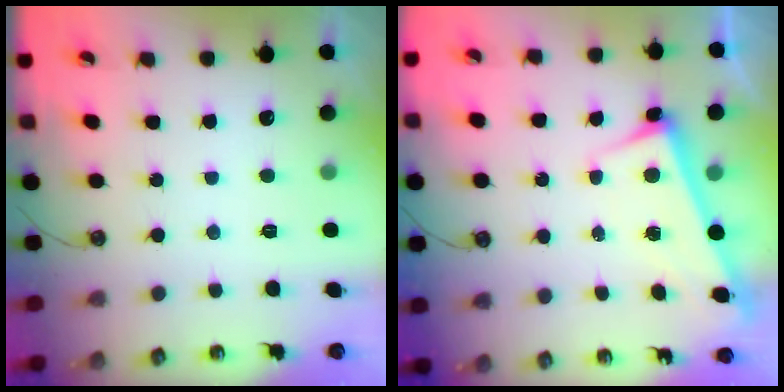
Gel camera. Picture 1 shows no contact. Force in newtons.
{"total": 2.9, "press": 2.8, "slide": 0.6}